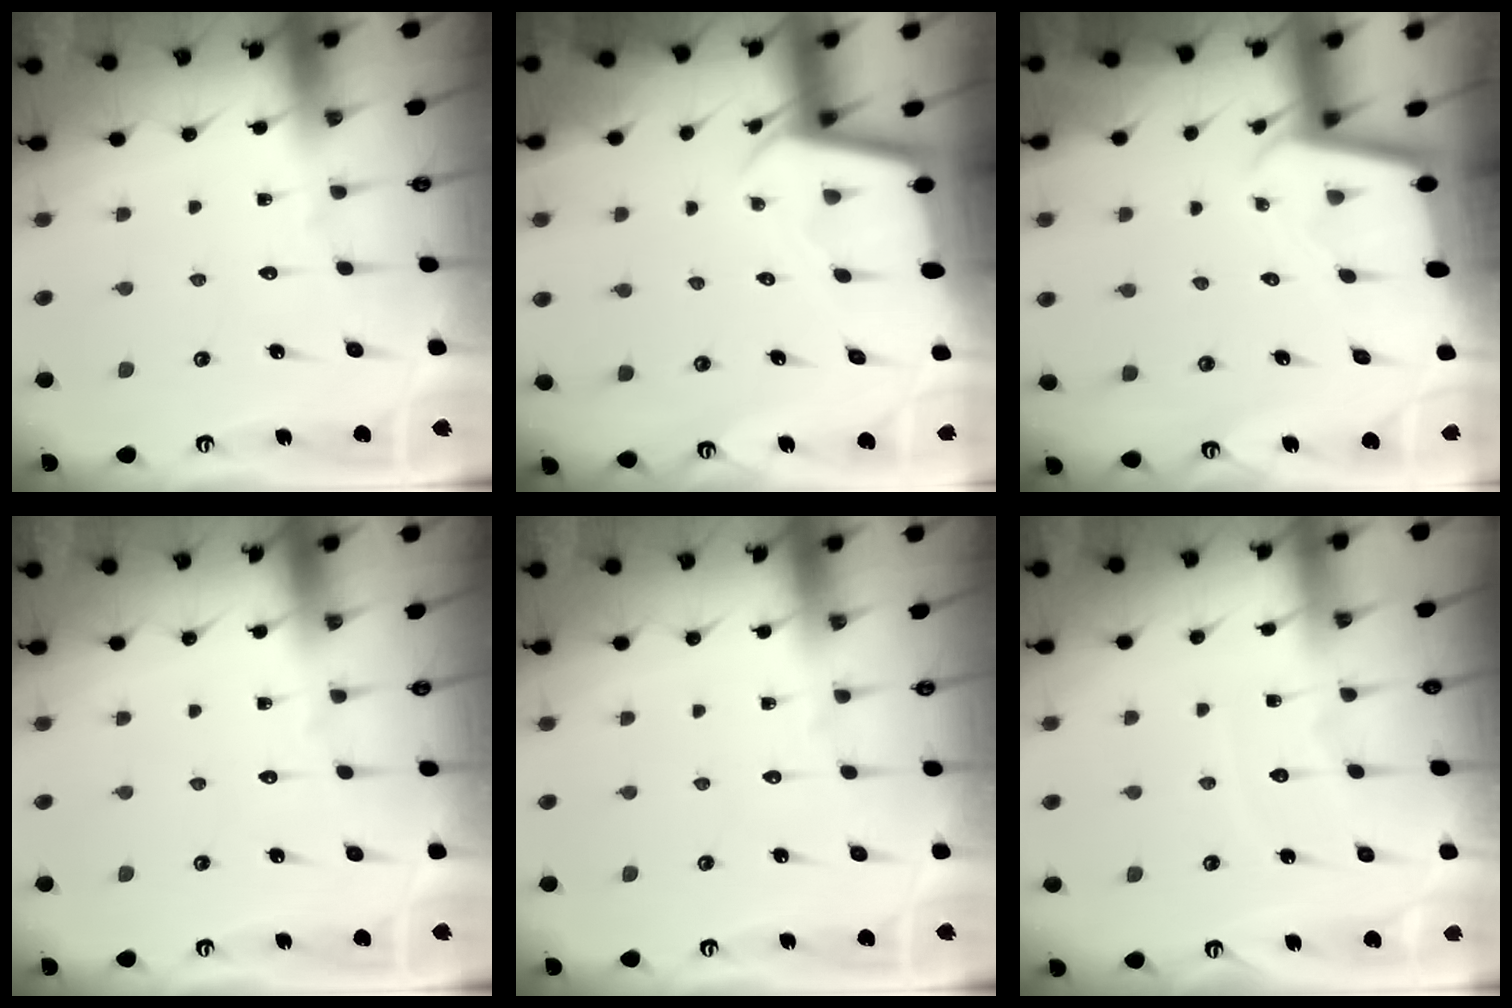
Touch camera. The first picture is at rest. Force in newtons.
{"total": 2.3, "press": 2.3, "slide": 0.1}
{"total": 1.9, "press": 1.9, "slide": 0.1}
{"total": 0.0}
{"total": 0.0}
{"total": 3.5, "press": 3.5, "slide": 0.1}